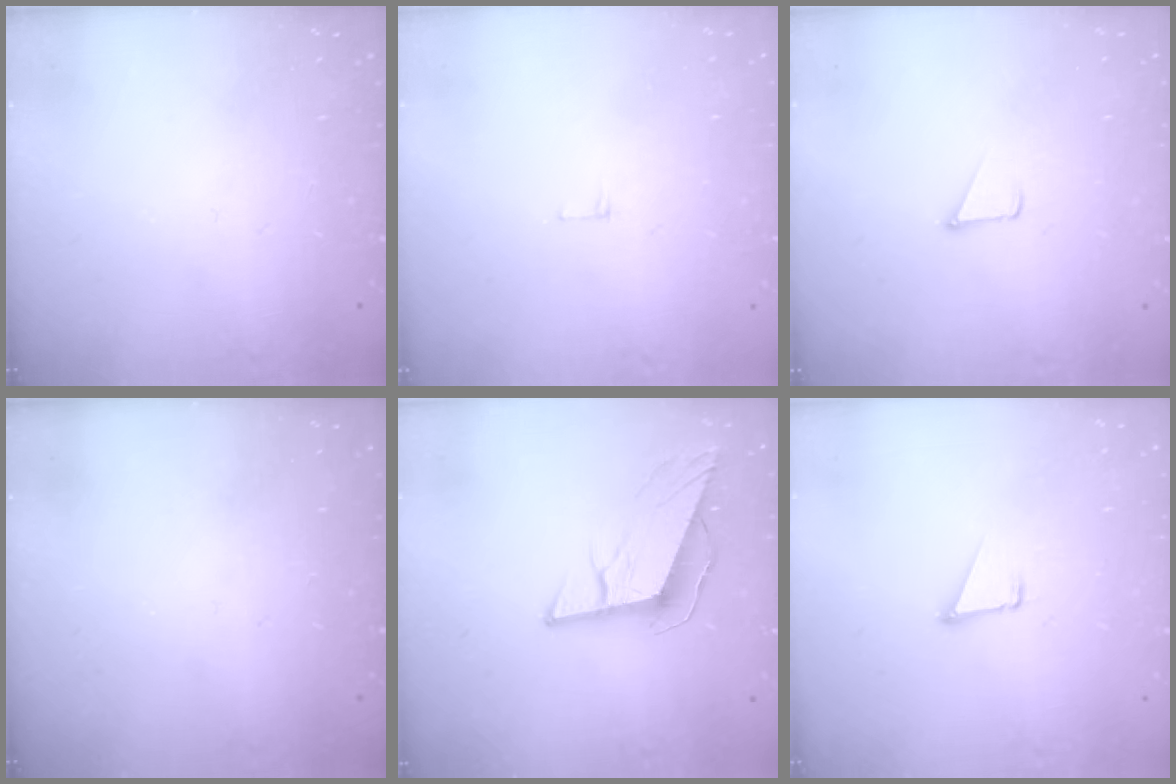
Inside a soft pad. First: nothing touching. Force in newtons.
{"total": 3.8, "press": 3.8, "slide": 0.3}
{"total": 2.3, "press": 2.3, "slide": 0.2}
{"total": 0.0}
{"total": 10.8, "press": 10.3, "slide": 3.1}
{"total": 1.6, "press": 1.5, "slide": 0.1}